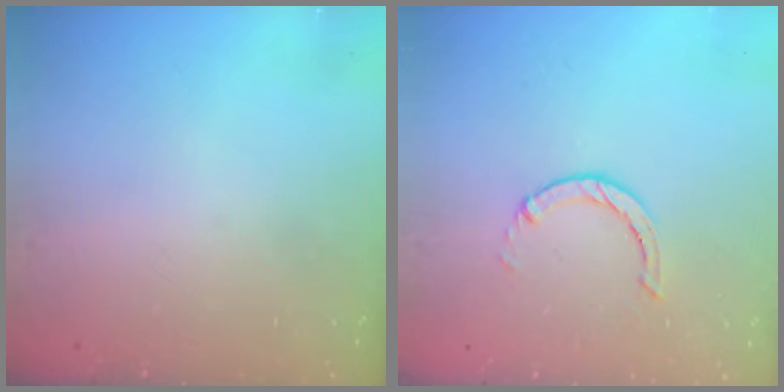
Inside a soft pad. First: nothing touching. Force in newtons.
{"total": 1.0, "press": 0.9, "slide": 0.3}